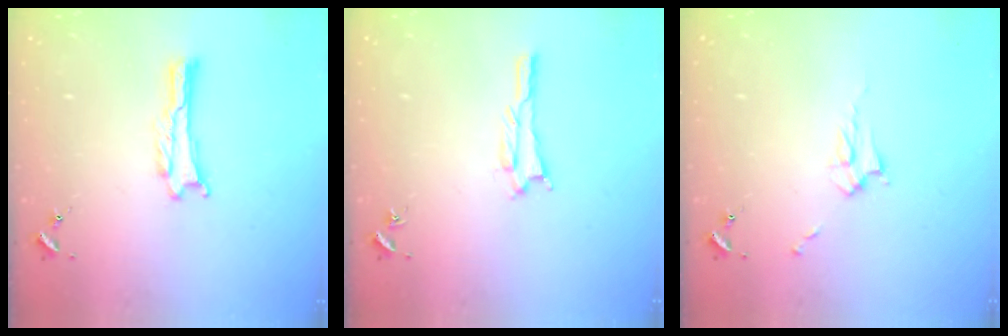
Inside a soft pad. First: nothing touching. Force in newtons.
{"total": 1.1, "press": 1.1, "slide": 0.1}
{"total": 2.9, "press": 2.9, "slide": 0.4}